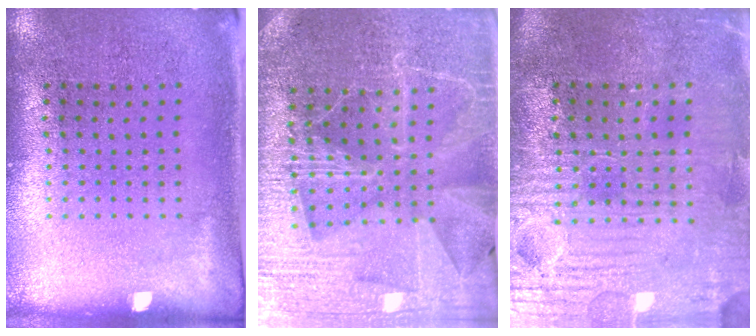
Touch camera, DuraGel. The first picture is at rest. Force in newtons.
{"total": 4.1, "press": 3.9, "slide": 1.3}
{"total": 4.1, "press": 3.8, "slide": 1.5}